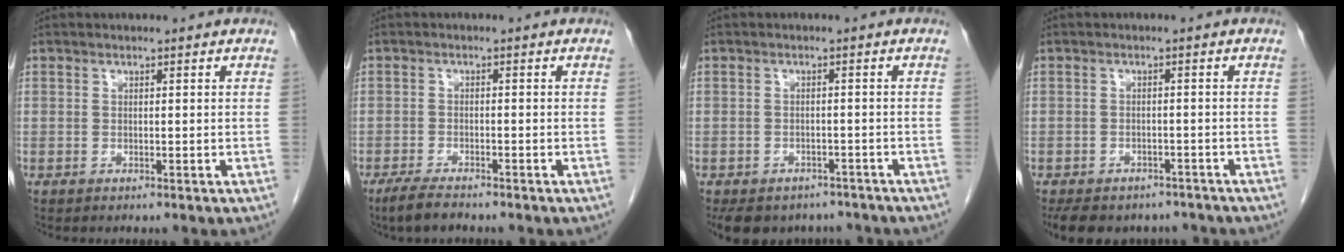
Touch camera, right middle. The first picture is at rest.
{"total": 3.5, "force": [-2.9, 0.6, 1.9], "torque": [-0.045, -0.008, -0.051]}
{"total": 10.5, "force": [-8.5, 5.7, 2.7], "torque": [-0.048, 0.005, -0.100]}
{"total": 10.9, "force": [-8.9, 5.4, 3.3], "torque": [-0.060, 0.002, -0.108]}